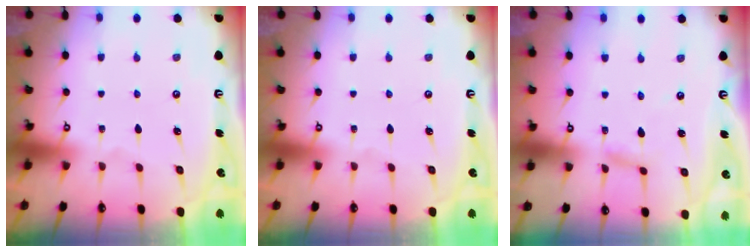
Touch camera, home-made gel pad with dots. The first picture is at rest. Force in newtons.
{"total": 0.0}
{"total": 2.4, "press": 2.4, "slide": 0.2}